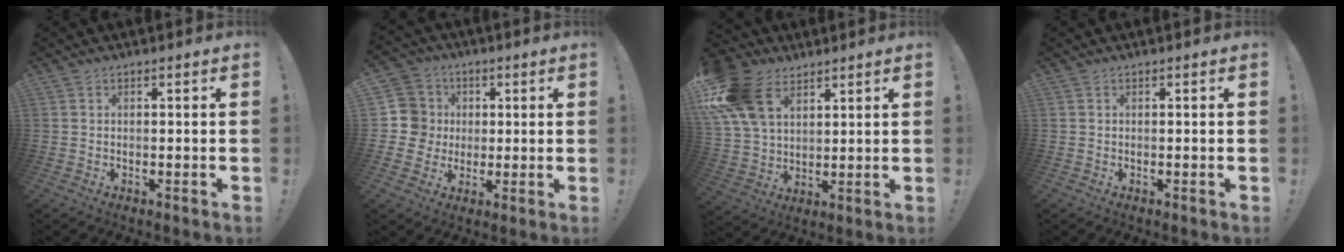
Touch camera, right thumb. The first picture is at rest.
{"total": 10.7, "force": [1.3, 10.2, 2.7], "torque": [-0.036, -0.004, 0.029]}
{"total": 18.1, "force": [9.4, 12.0, 9.8], "torque": [-0.187, -0.036, 0.180]}
{"total": 0.0}